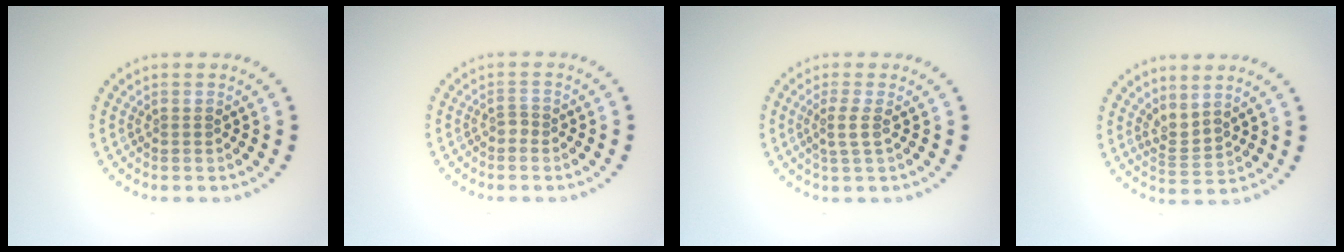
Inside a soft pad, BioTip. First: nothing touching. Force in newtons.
{"total": 0.9, "press": 0.6, "slide": 0.7}
{"total": 1.7, "press": 1.3, "slide": 1.1}
{"total": 2.2, "press": 1.6, "slide": 1.5}